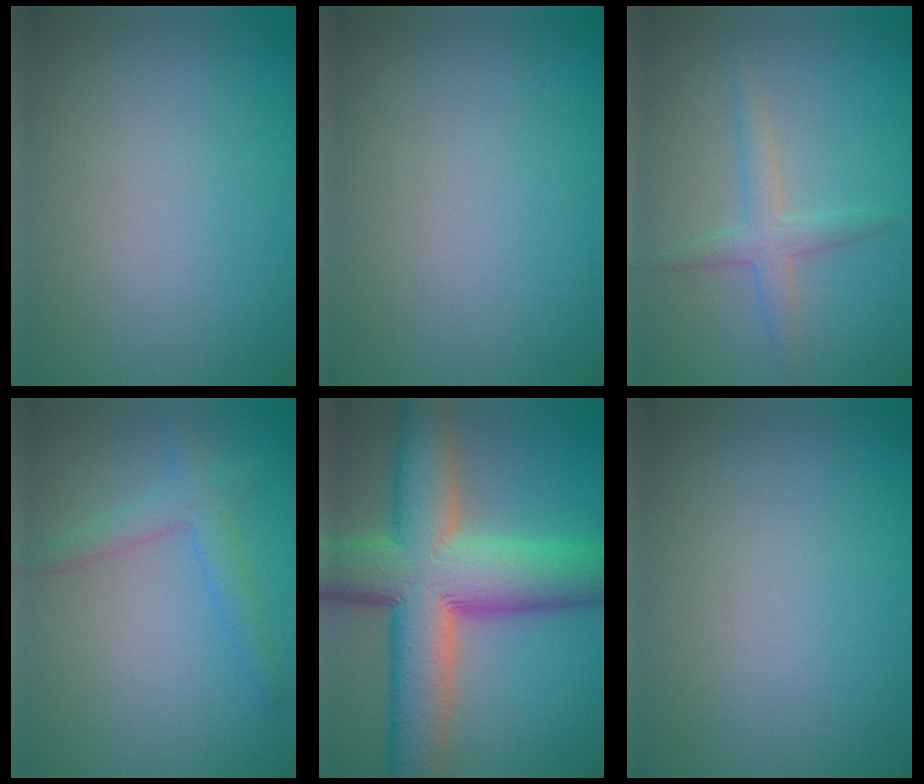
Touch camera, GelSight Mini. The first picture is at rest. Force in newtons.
{"total": 0.0}
{"total": 2.5, "press": 2.5, "slide": 0.1}
{"total": 2.5, "press": 2.5, "slide": 0.1}
{"total": 14.2, "press": 14.2, "slide": 0.8}
{"total": 0.0}